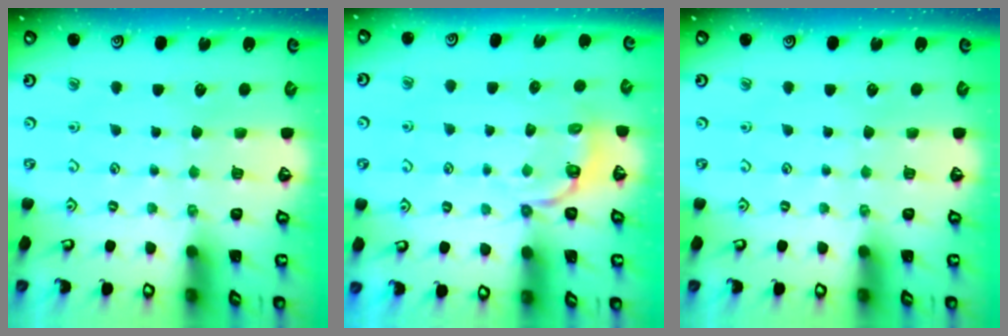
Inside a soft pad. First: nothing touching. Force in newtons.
{"total": 4.2, "press": 3.2, "slide": 2.7}
{"total": 0.0}